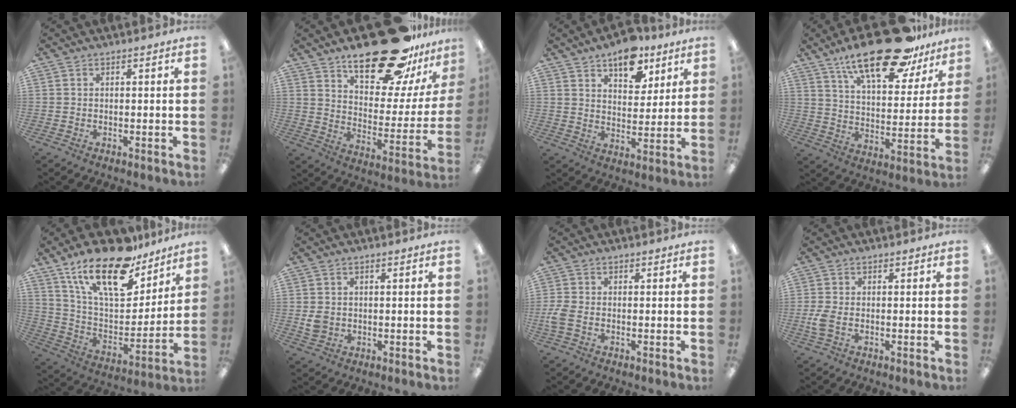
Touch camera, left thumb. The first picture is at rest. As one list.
[{"total": 27.5, "force": [19.4, 10.9, 16.2], "torque": [-0.236, -0.117, 0.321]}, {"total": 11.6, "force": [8.1, 6.1, 5.7], "torque": [-0.062, -0.044, 0.139]}, {"total": 22.3, "force": [16.0, 8.3, 13.2], "torque": [-0.205, -0.093, 0.271]}, {"total": 22.5, "force": [16.0, 9.2, 12.9], "torque": [-0.231, -0.097, 0.282]}, {"total": 3.4, "force": [0.1, 2.9, 1.7], "torque": [-0.016, -0.002, 0.001]}, {"total": 3.6, "force": [-1.0, 2.0, 2.8], "torque": [-0.066, -0.001, -0.020]}, {"total": 3.6, "force": [-0.6, 1.9, 3.0], "torque": [-0.070, -0.002, -0.015]}]